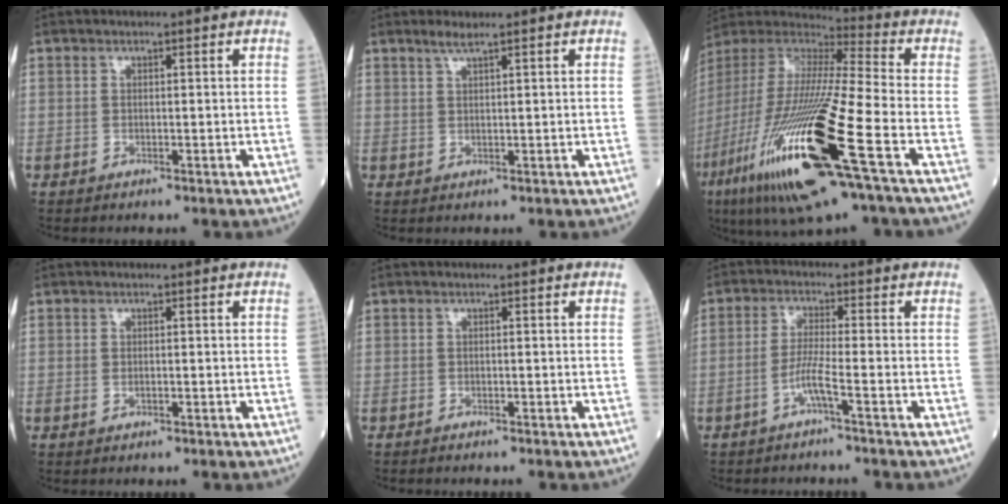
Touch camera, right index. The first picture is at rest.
{"total": 1.6, "force": [1.3, -0.2, 0.9], "torque": [-0.024, 0.002, 0.029]}
{"total": 27.7, "force": [-11.1, 2.3, 25.3], "torque": [-0.541, -0.070, -0.210]}
{"total": 0.5, "force": [-0.1, 0.3, 0.4], "torque": [-0.011, 0.000, -0.002]}
{"total": 0.7, "force": [-0.7, 0.1, 0.2], "torque": [-0.005, -0.001, -0.010]}
{"total": 3.3, "force": [-1.8, -0.7, 2.6], "torque": [-0.057, 0.003, -0.040]}